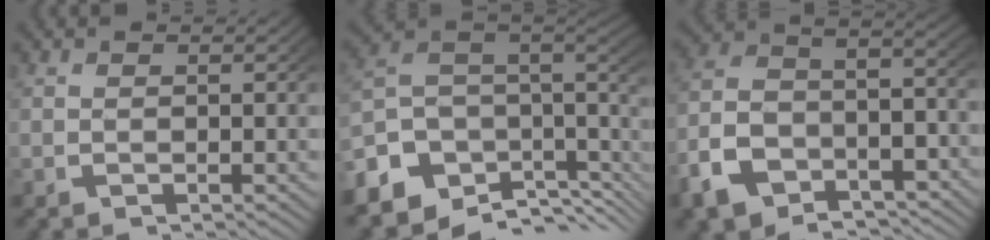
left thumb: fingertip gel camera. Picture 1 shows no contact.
{"total": 14.8, "force": [-4.0, 9.4, 10.7], "torque": [-0.204, -0.014, -0.057]}
{"total": 10.4, "force": [-4.3, 7.1, 6.1], "torque": [-0.144, -0.030, -0.060]}